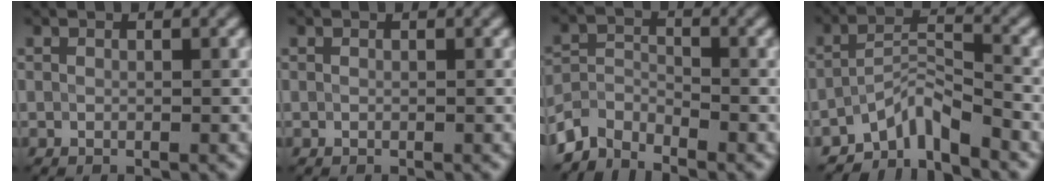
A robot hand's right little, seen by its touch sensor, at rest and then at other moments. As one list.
[{"total": 0.0}, {"total": 3.2, "force": [-3.0, 1.1, 0.4], "torque": [-0.008, 0.003, -0.075]}, {"total": 4.4, "force": [-3.6, 1.2, 2.1], "torque": [-0.030, 0.010, -0.075]}]